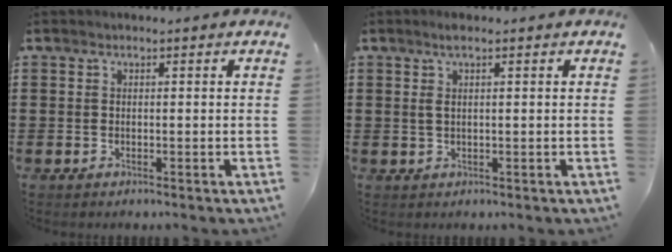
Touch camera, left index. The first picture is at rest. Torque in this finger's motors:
{"motor_torque": [0.16, -0.13, 0.04, 0.02]}